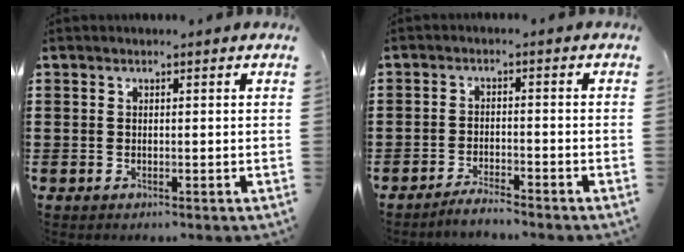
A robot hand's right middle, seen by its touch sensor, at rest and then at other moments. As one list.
[{"total": 2.5, "force": [-2.5, 0.0, 0.7], "torque": [-0.015, 0.002, -0.048]}]